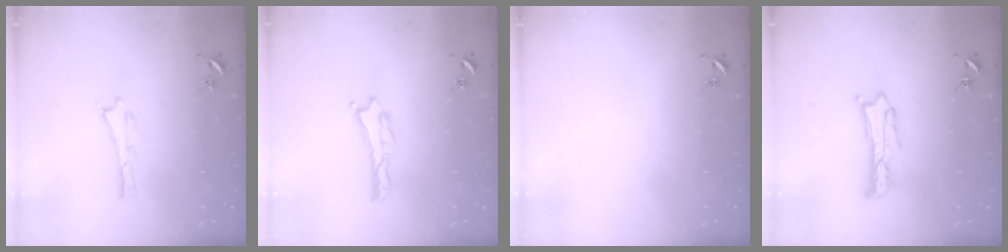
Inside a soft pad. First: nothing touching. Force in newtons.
{"total": 0.0}
{"total": 0.0}
{"total": 1.8, "press": 1.8, "slide": 0.3}